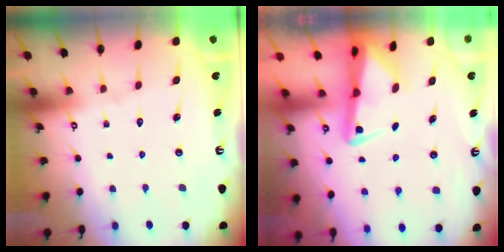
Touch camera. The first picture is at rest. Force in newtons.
{"total": 2.7, "press": 2.6, "slide": 0.6}